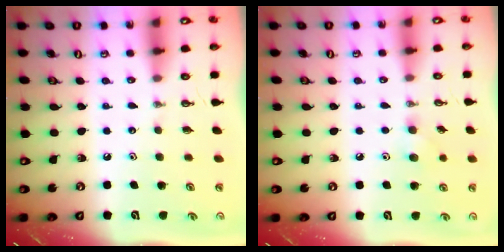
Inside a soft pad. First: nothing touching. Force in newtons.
{"total": 6.4, "press": 6.3, "slide": 1.0}